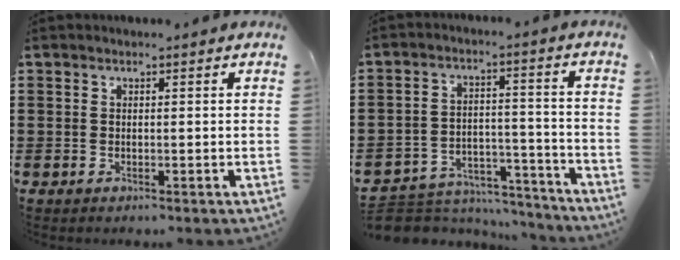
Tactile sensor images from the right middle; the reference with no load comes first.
{"total": 6.0, "force": [-5.7, 1.6, 0.2], "torque": [-0.010, 0.013, -0.118]}